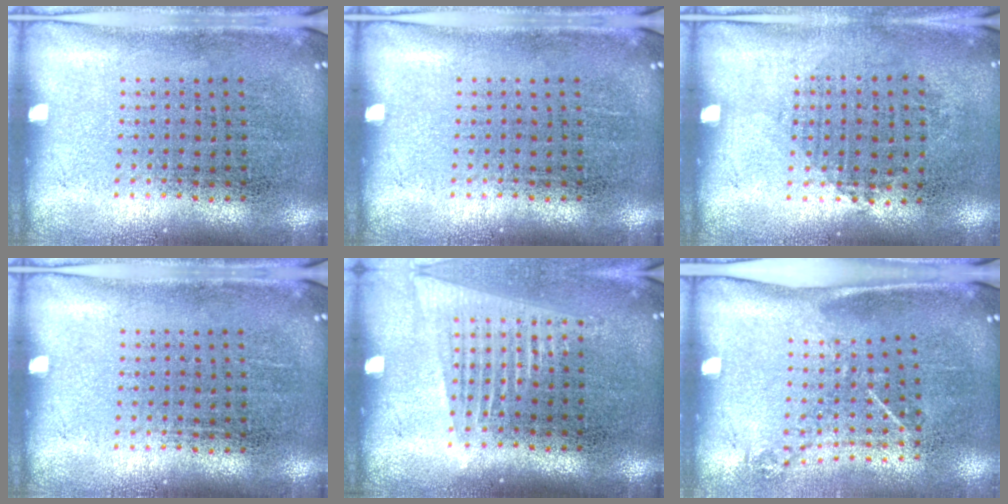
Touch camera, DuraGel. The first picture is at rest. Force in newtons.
{"total": 0.0}
{"total": 0.9, "press": 0.8, "slide": 0.4}
{"total": 0.0}
{"total": 1.5, "press": 1.3, "slide": 0.6}
{"total": 1.2, "press": 0.9, "slide": 0.8}